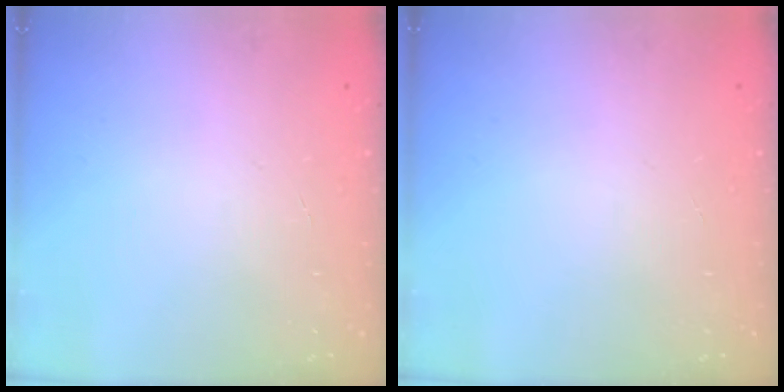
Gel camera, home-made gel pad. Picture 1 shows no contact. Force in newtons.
{"total": 0.0}